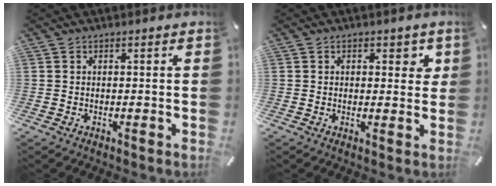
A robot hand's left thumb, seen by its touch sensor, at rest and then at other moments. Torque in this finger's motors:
{"motor_torque": [0.08, 0.03, 0.12, 0.05, 0.03]}